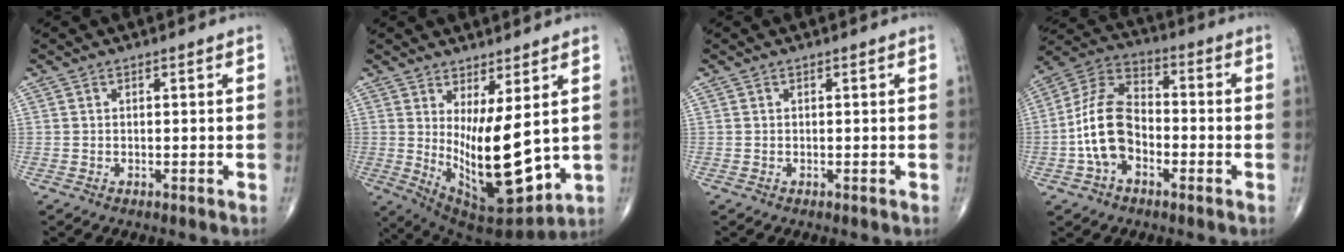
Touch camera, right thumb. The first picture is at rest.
{"total": 15.4, "force": [1.3, 5.6, 14.2], "torque": [-0.225, -0.042, 0.046]}
{"total": 0.0}
{"total": 12.9, "force": [-2.9, 8.1, 9.6], "torque": [-0.179, 0.043, -0.065]}